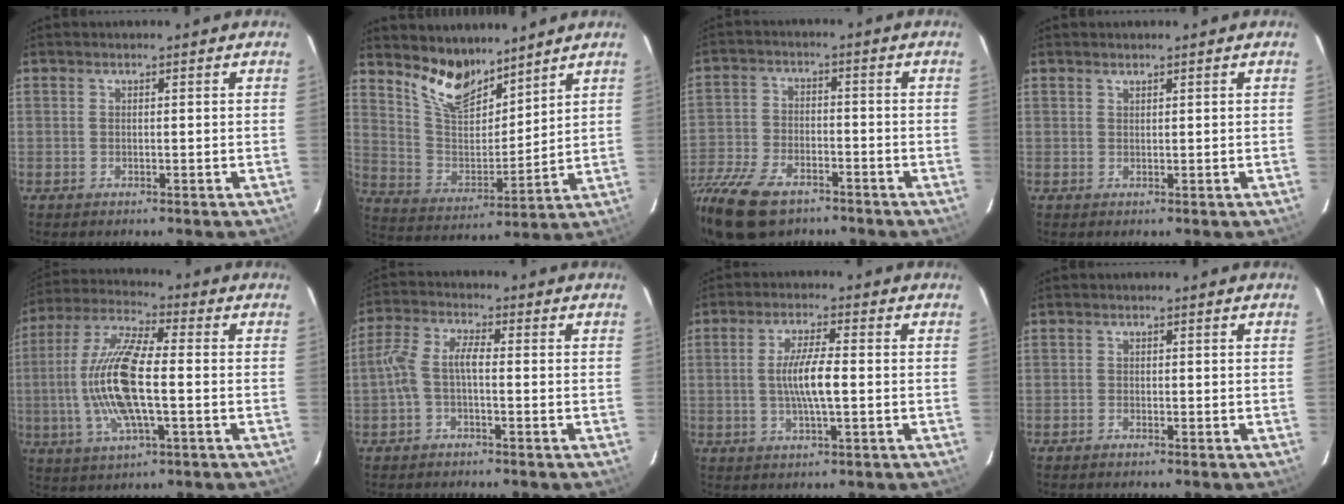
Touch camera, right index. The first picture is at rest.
{"total": 11.6, "force": [9.5, 4.5, 4.9], "torque": [-0.103, 0.000, 0.184]}
{"total": 15.7, "force": [-10.8, 7.8, 8.3], "torque": [-0.208, -0.028, -0.202]}
{"total": 0.5, "force": [0.5, 0.1, 0.1], "torque": [-0.001, 0.001, 0.010]}
{"total": 15.4, "force": [-1.6, 4.3, 14.7], "torque": [-0.301, 0.001, -0.034]}
{"total": 4.9, "force": [-1.4, 1.6, 4.4], "torque": [-0.105, 0.016, -0.031]}
{"total": 6.6, "force": [-0.5, 0.9, 6.5], "torque": [-0.120, -0.001, -0.009]}
{"total": 0.7, "force": [-0.7, 0.3, 0.1], "torque": [-0.006, 0.002, -0.015]}